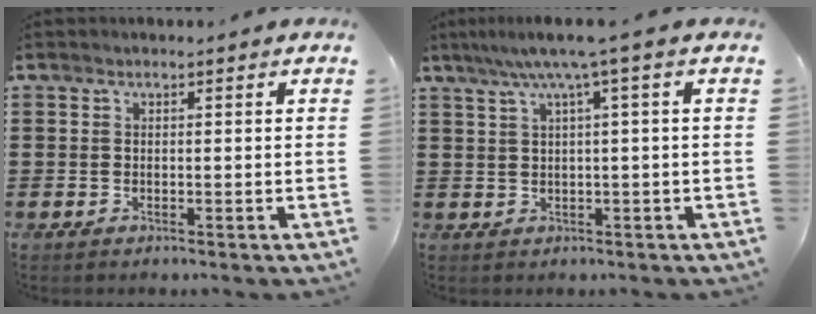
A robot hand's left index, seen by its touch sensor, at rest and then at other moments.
{"total": 4.6, "force": [1.6, -0.4, 4.3], "torque": [-0.085, -0.001, 0.022]}